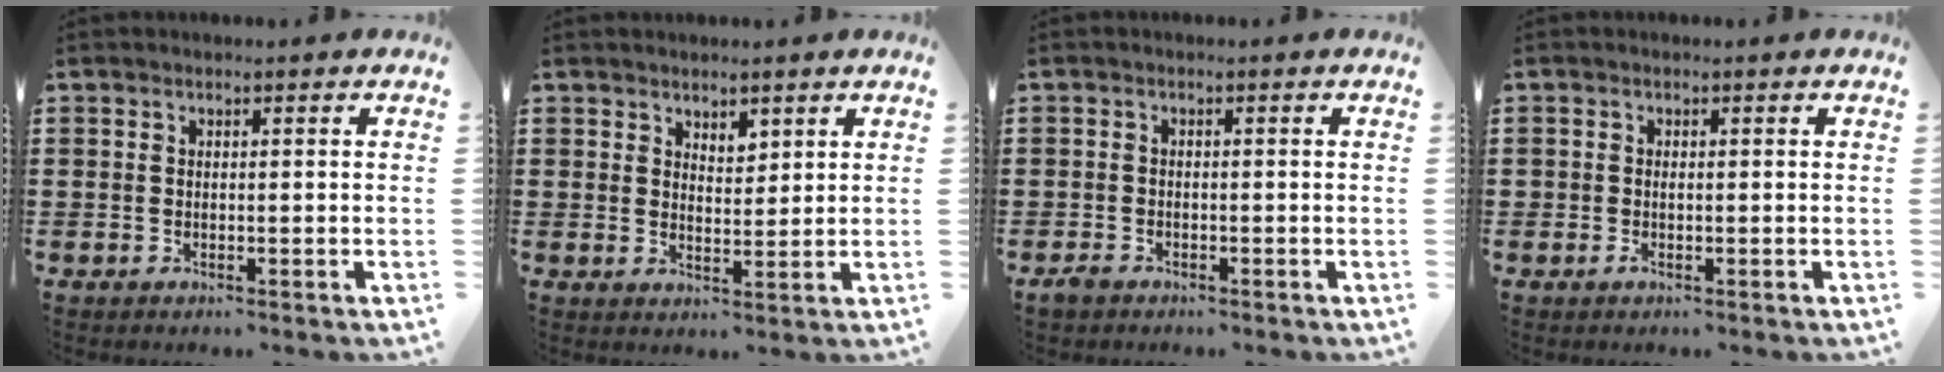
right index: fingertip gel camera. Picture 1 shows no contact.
{"total": 2.4, "force": [2.2, 1.1, 0.4], "torque": [-0.013, 0.006, 0.041]}
{"total": 1.3, "force": [-1.0, 0.7, 0.5], "torque": [-0.012, 0.002, -0.022]}
{"total": 0.5, "force": [-0.2, 0.2, 0.4], "torque": [-0.012, -0.004, -0.002]}